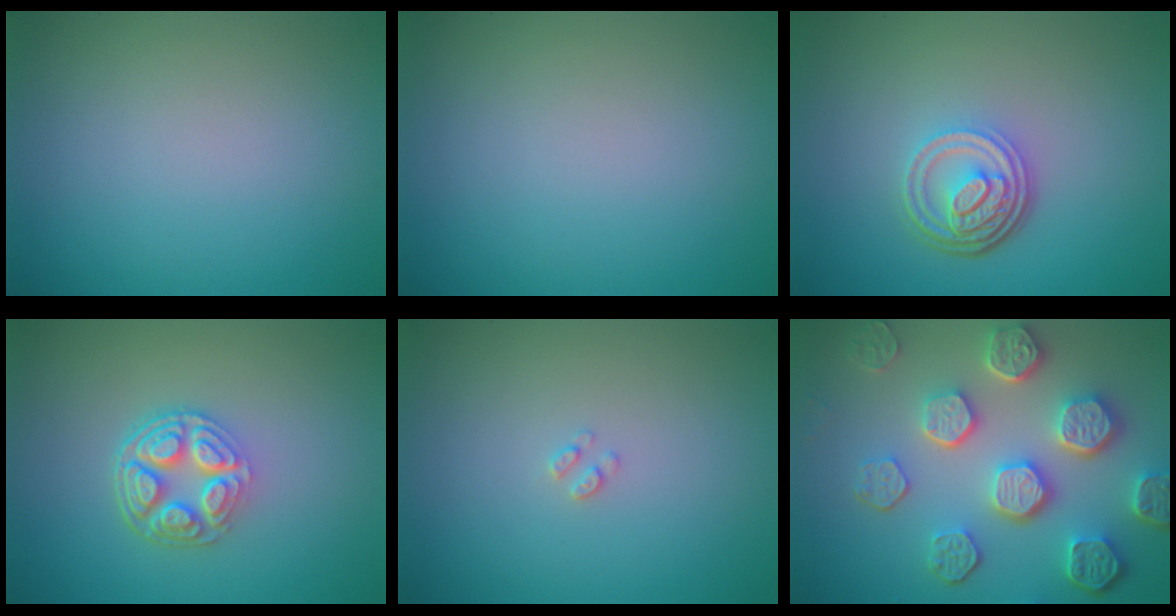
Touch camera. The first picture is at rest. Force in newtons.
{"total": 0.0}
{"total": 4.9, "press": 3.5, "slide": 3.4}
{"total": 5.0, "press": 3.7, "slide": 3.3}
{"total": 0.7, "press": 0.6, "slide": 0.1}
{"total": 7.7, "press": 6.0, "slide": 4.8}